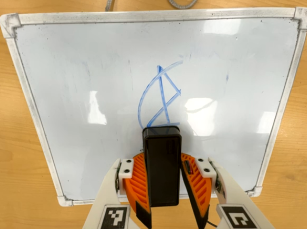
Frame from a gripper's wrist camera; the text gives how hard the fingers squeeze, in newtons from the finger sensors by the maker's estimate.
{"total": 7.6, "left": 7.8, "right": 7.4}